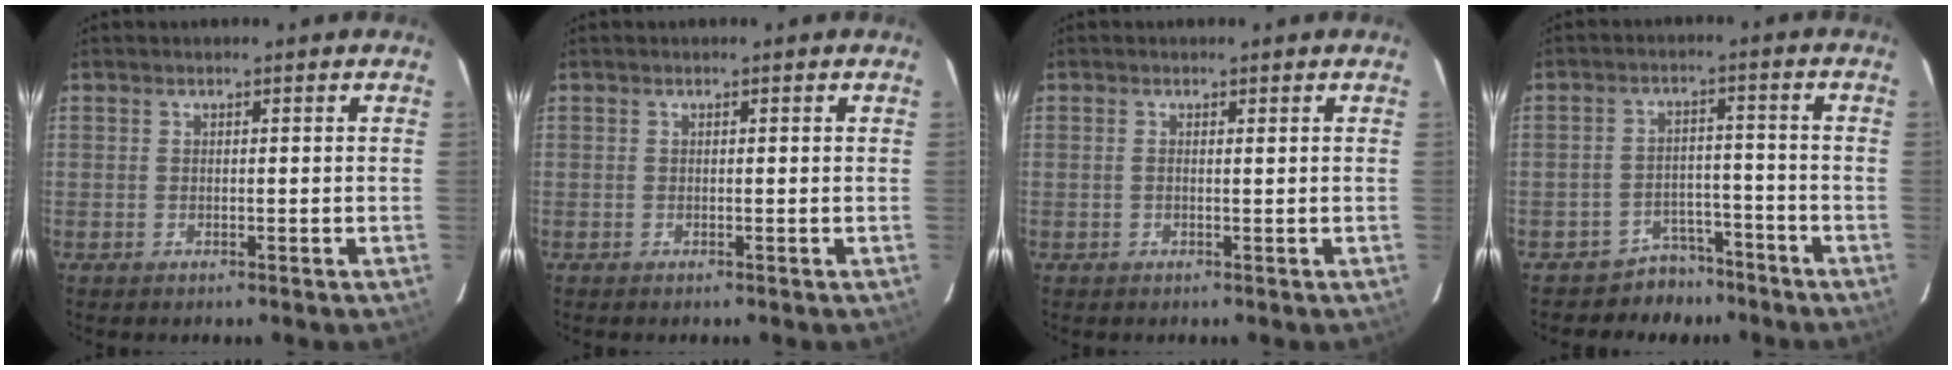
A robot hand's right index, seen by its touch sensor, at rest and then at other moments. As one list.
[{"total": 0.0}, {"total": 0.6, "force": [0.2, 0.0, 0.5], "torque": [-0.014, 0.002, 0.003]}, {"total": 5.5, "force": [-4.6, 3.0, -0.3], "torque": [0.010, 0.019, -0.071]}]